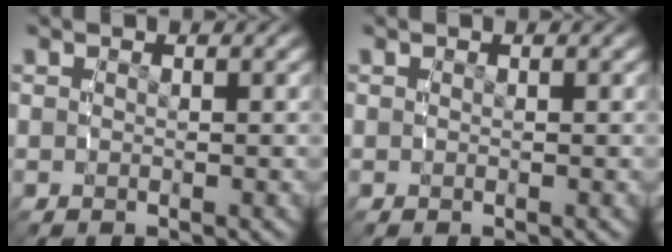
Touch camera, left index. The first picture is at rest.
{"total": 0.0}